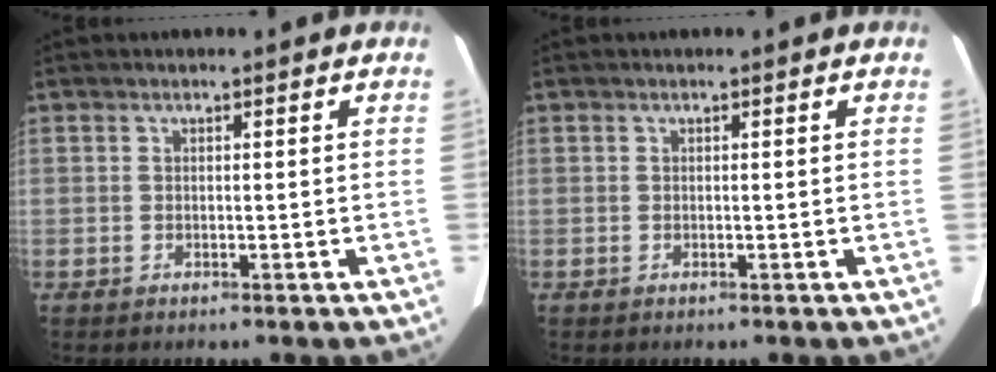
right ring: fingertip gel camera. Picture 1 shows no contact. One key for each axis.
{"total": 0.0}